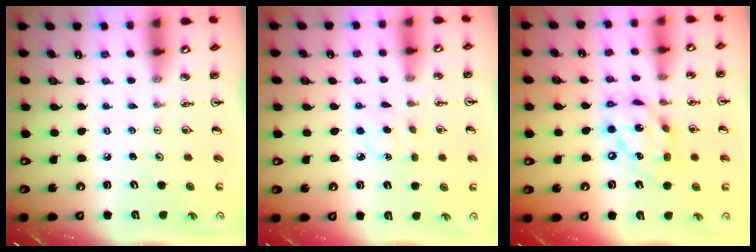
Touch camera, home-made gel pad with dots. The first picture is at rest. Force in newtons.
{"total": 2.7, "press": 2.7, "slide": 0.4}
{"total": 14.1, "press": 14.0, "slide": 1.2}